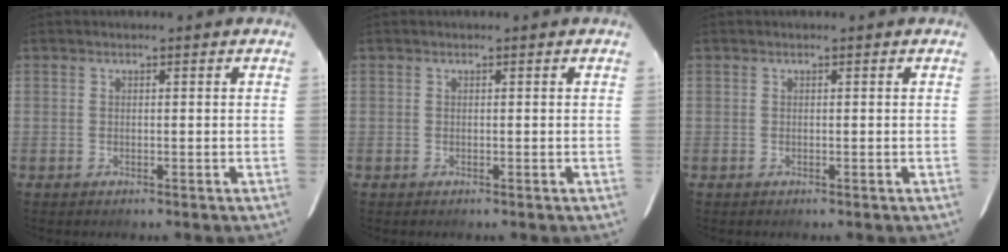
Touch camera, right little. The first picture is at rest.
{"total": 0.0}
{"total": 0.0}